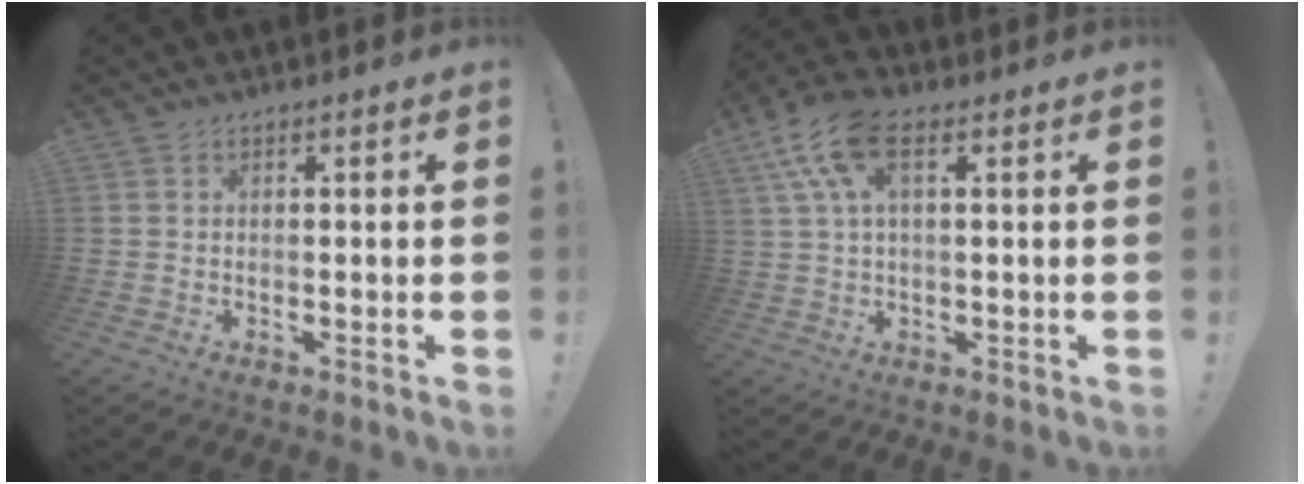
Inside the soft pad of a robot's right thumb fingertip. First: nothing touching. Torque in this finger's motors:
{"motor_torque": [0.98, 1.17, 0.88, 0.39, 0.20]}